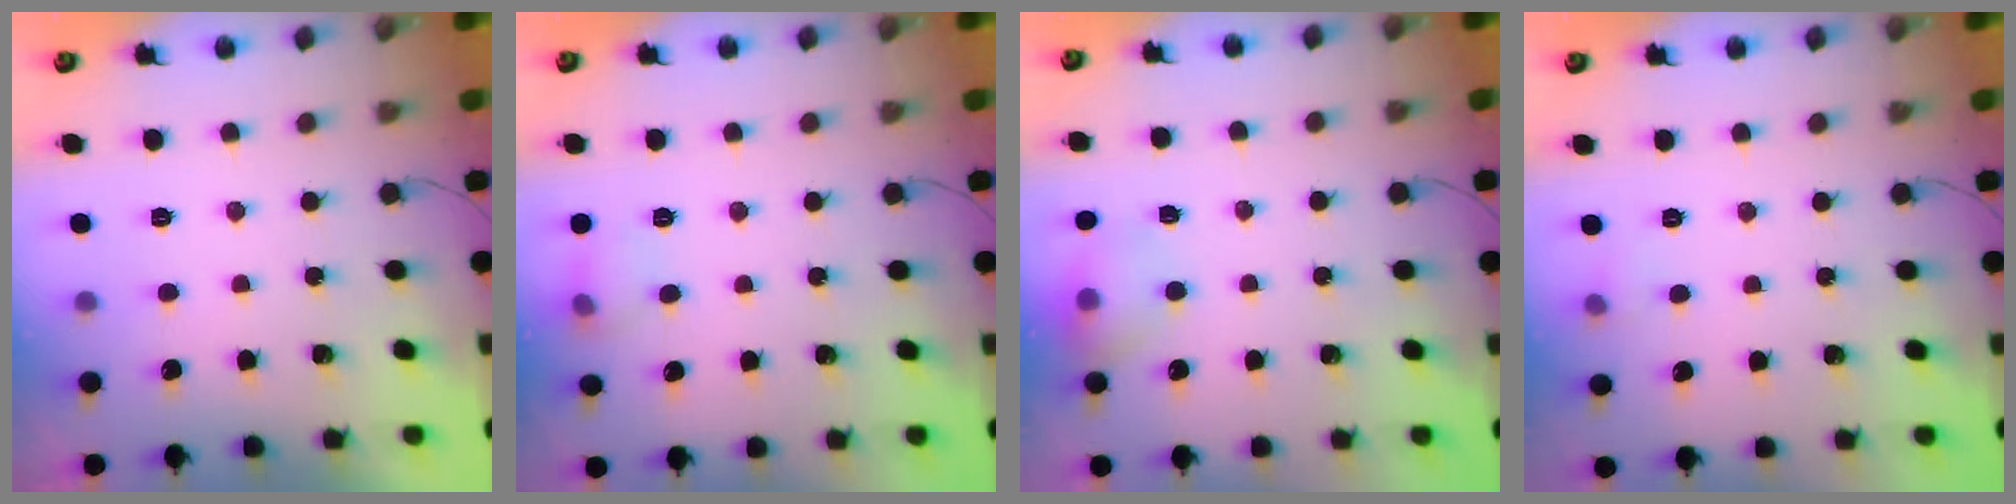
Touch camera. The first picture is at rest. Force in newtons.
{"total": 6.9, "press": 6.7, "slide": 1.7}
{"total": 9.6, "press": 9.4, "slide": 1.8}
{"total": 3.7, "press": 3.5, "slide": 1.2}